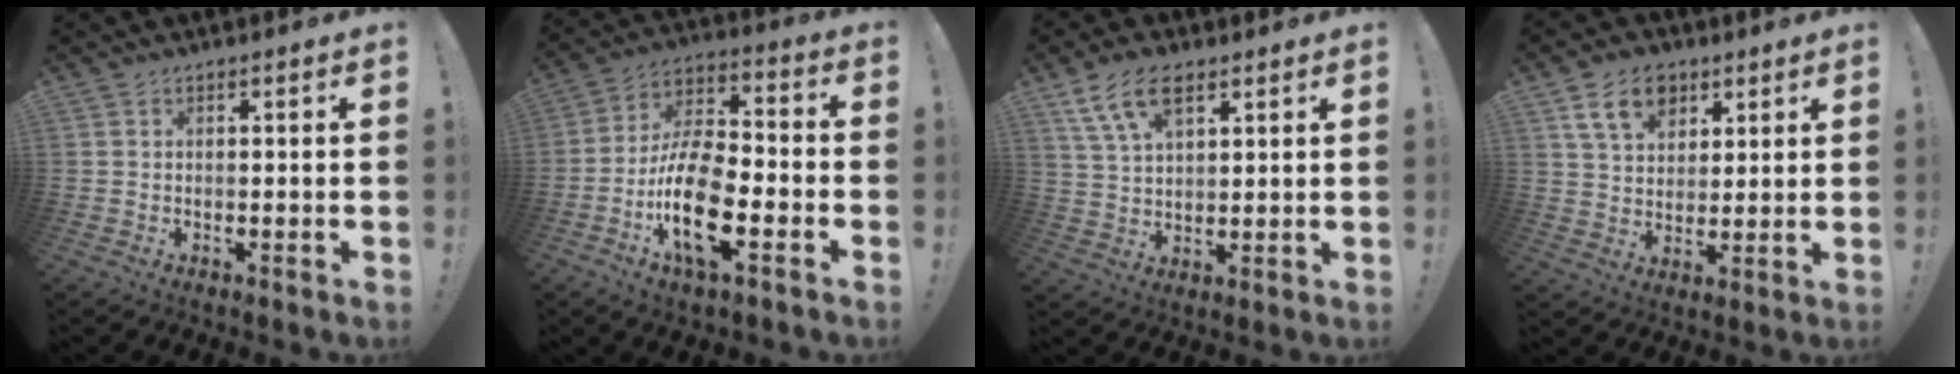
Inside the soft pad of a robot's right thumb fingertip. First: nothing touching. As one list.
[{"total": 18.5, "force": [-6.9, 8.4, 15.0], "torque": [-0.287, 0.029, -0.116]}, {"total": 10.7, "force": [6.0, 5.5, 6.9], "torque": [-0.128, -0.006, 0.115]}, {"total": 12.6, "force": [6.5, 9.0, 6.0], "torque": [-0.089, -0.021, 0.124]}]